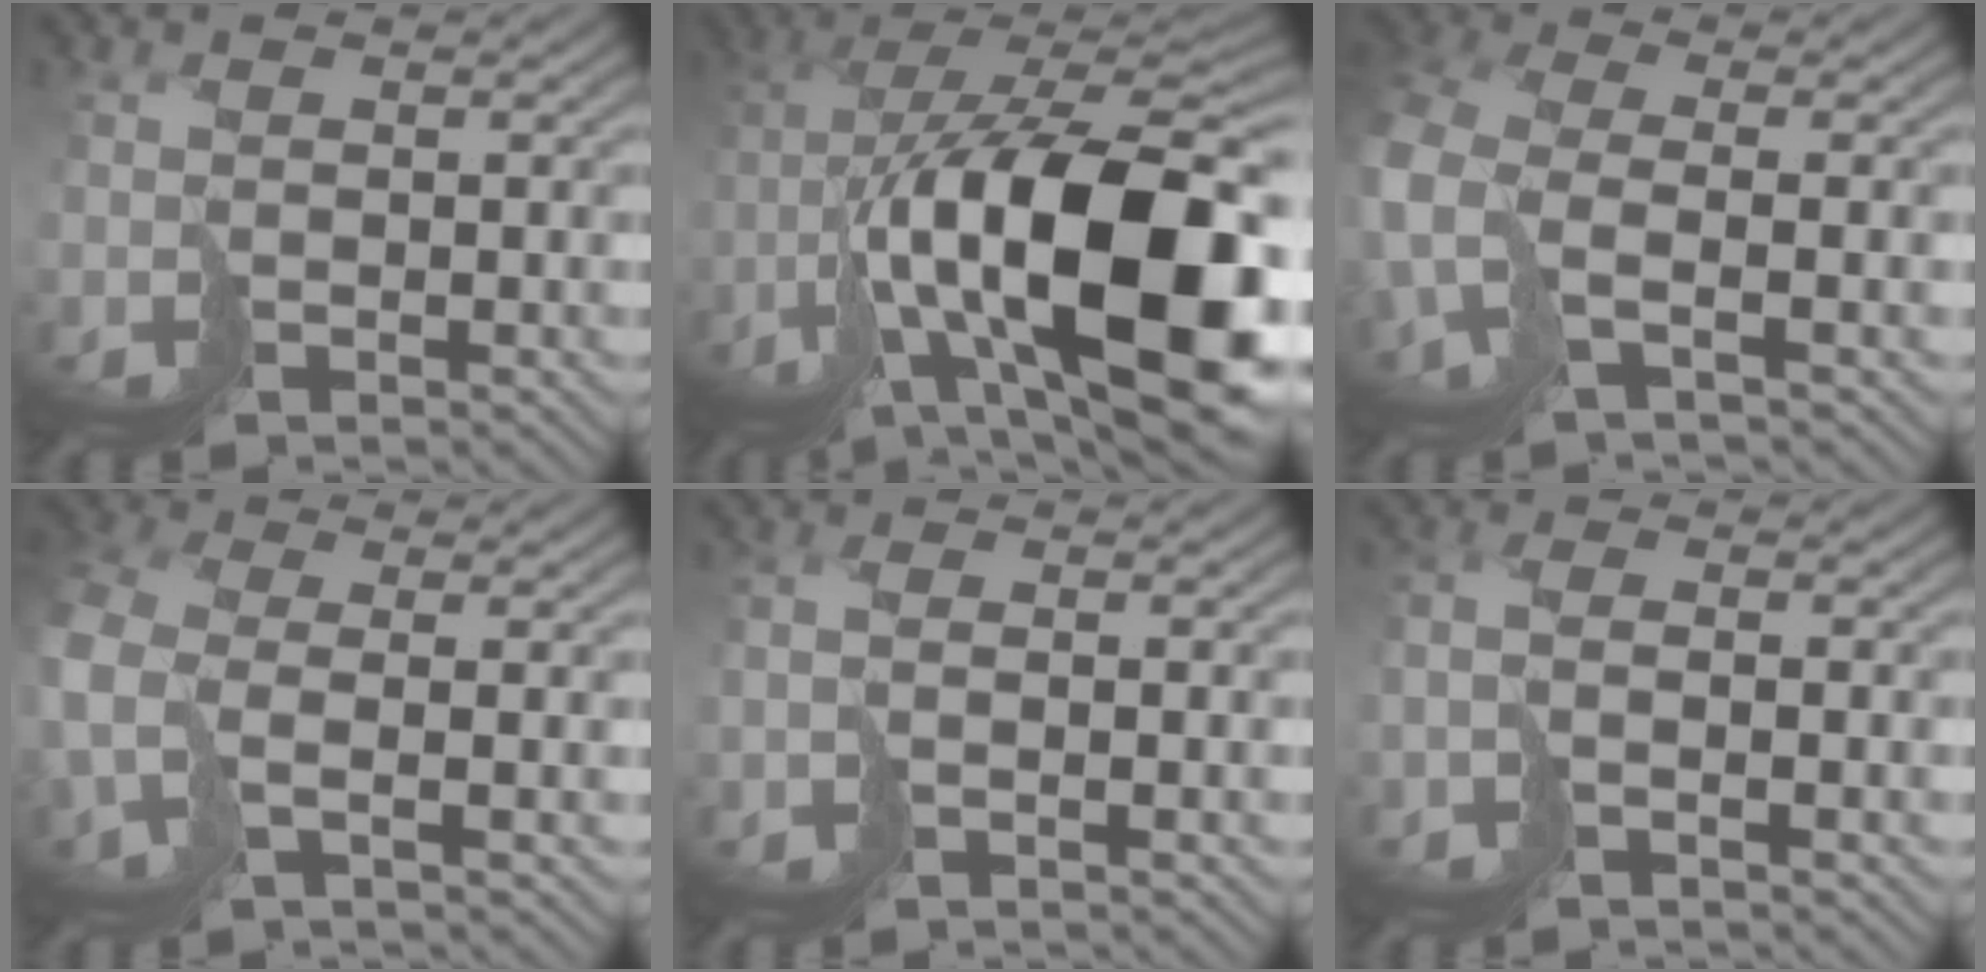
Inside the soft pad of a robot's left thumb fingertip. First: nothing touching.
{"total": 20.2, "force": [-4.1, 10.2, 17.0], "torque": [-0.314, -0.020, -0.054]}
{"total": 8.6, "force": [-0.8, 4.4, 7.3], "torque": [-0.214, -0.007, -0.026]}
{"total": 7.7, "force": [-0.7, 4.4, 6.3], "torque": [-0.199, -0.008, -0.020]}
{"total": 2.8, "force": [-1.1, 0.9, 2.5], "torque": [-0.047, -0.004, -0.026]}
{"total": 4.1, "force": [-1.9, 1.4, 3.4], "torque": [-0.070, -0.005, -0.040]}